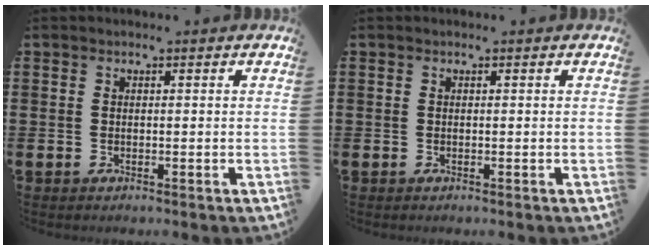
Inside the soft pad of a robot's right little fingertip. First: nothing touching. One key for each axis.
{"total": 0.0}